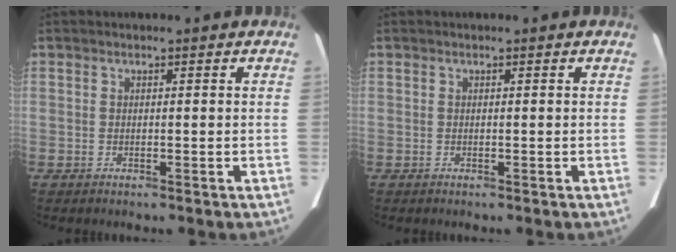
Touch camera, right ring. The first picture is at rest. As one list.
[{"total": 0.0}]